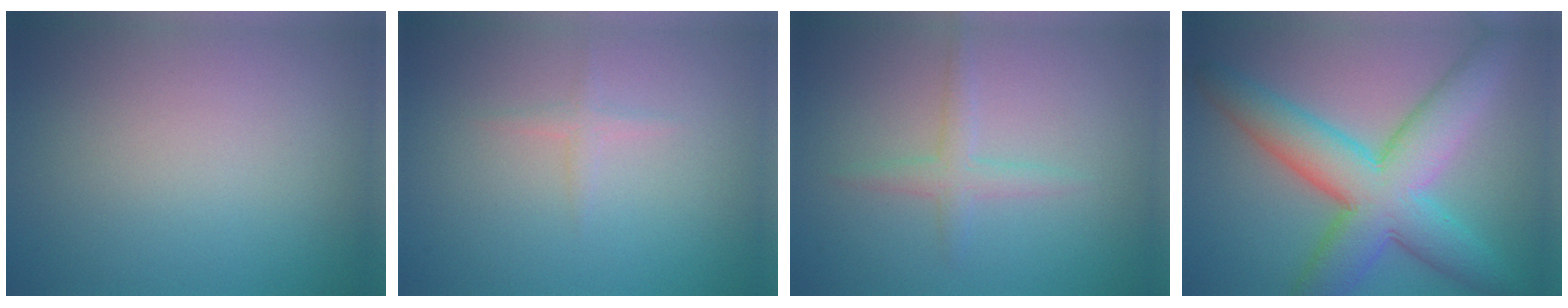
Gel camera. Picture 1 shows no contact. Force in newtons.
{"total": 0.9, "press": 0.9, "slide": 0.0}
{"total": 1.9, "press": 1.9, "slide": 0.1}
{"total": 9.6, "press": 9.6, "slide": 0.4}